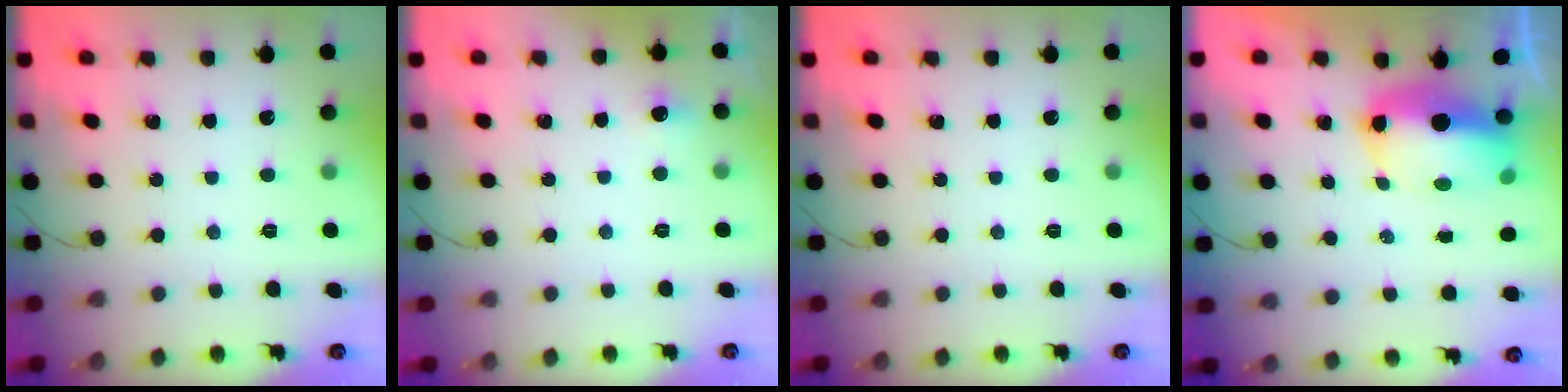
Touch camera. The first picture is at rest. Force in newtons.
{"total": 4.0, "press": 3.7, "slide": 1.6}
{"total": 0.0}
{"total": 10.0, "press": 9.8, "slide": 2.0}